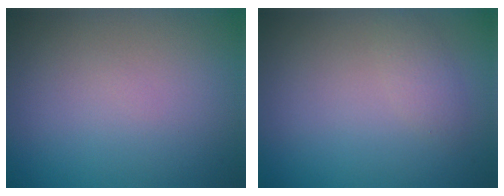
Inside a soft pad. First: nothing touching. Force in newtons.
{"total": 1.2, "press": 1.2, "slide": 0.0}